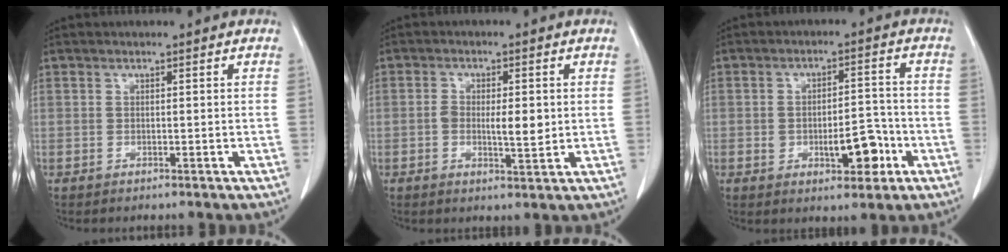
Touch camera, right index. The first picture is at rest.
{"total": 5.1, "force": [-0.1, 1.8, 4.8], "torque": [-0.078, 0.000, 0.001]}
{"total": 7.6, "force": [-2.4, 3.2, 6.4], "torque": [-0.090, 0.013, -0.028]}